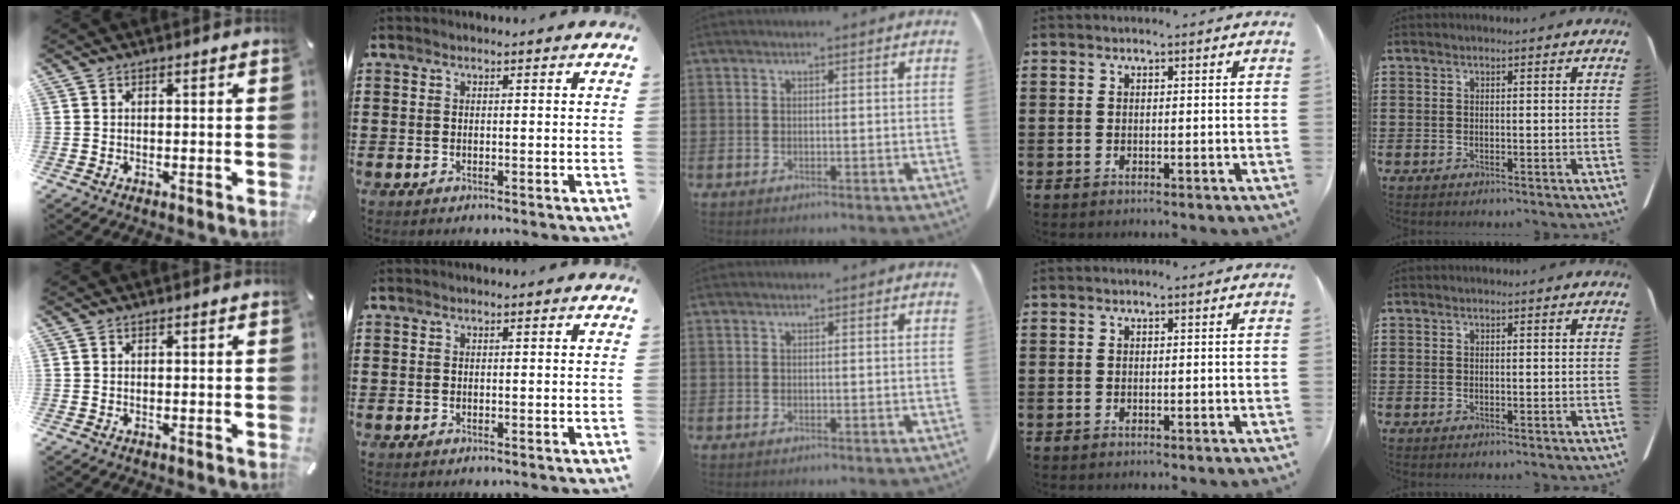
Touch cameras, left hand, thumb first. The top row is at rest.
{}